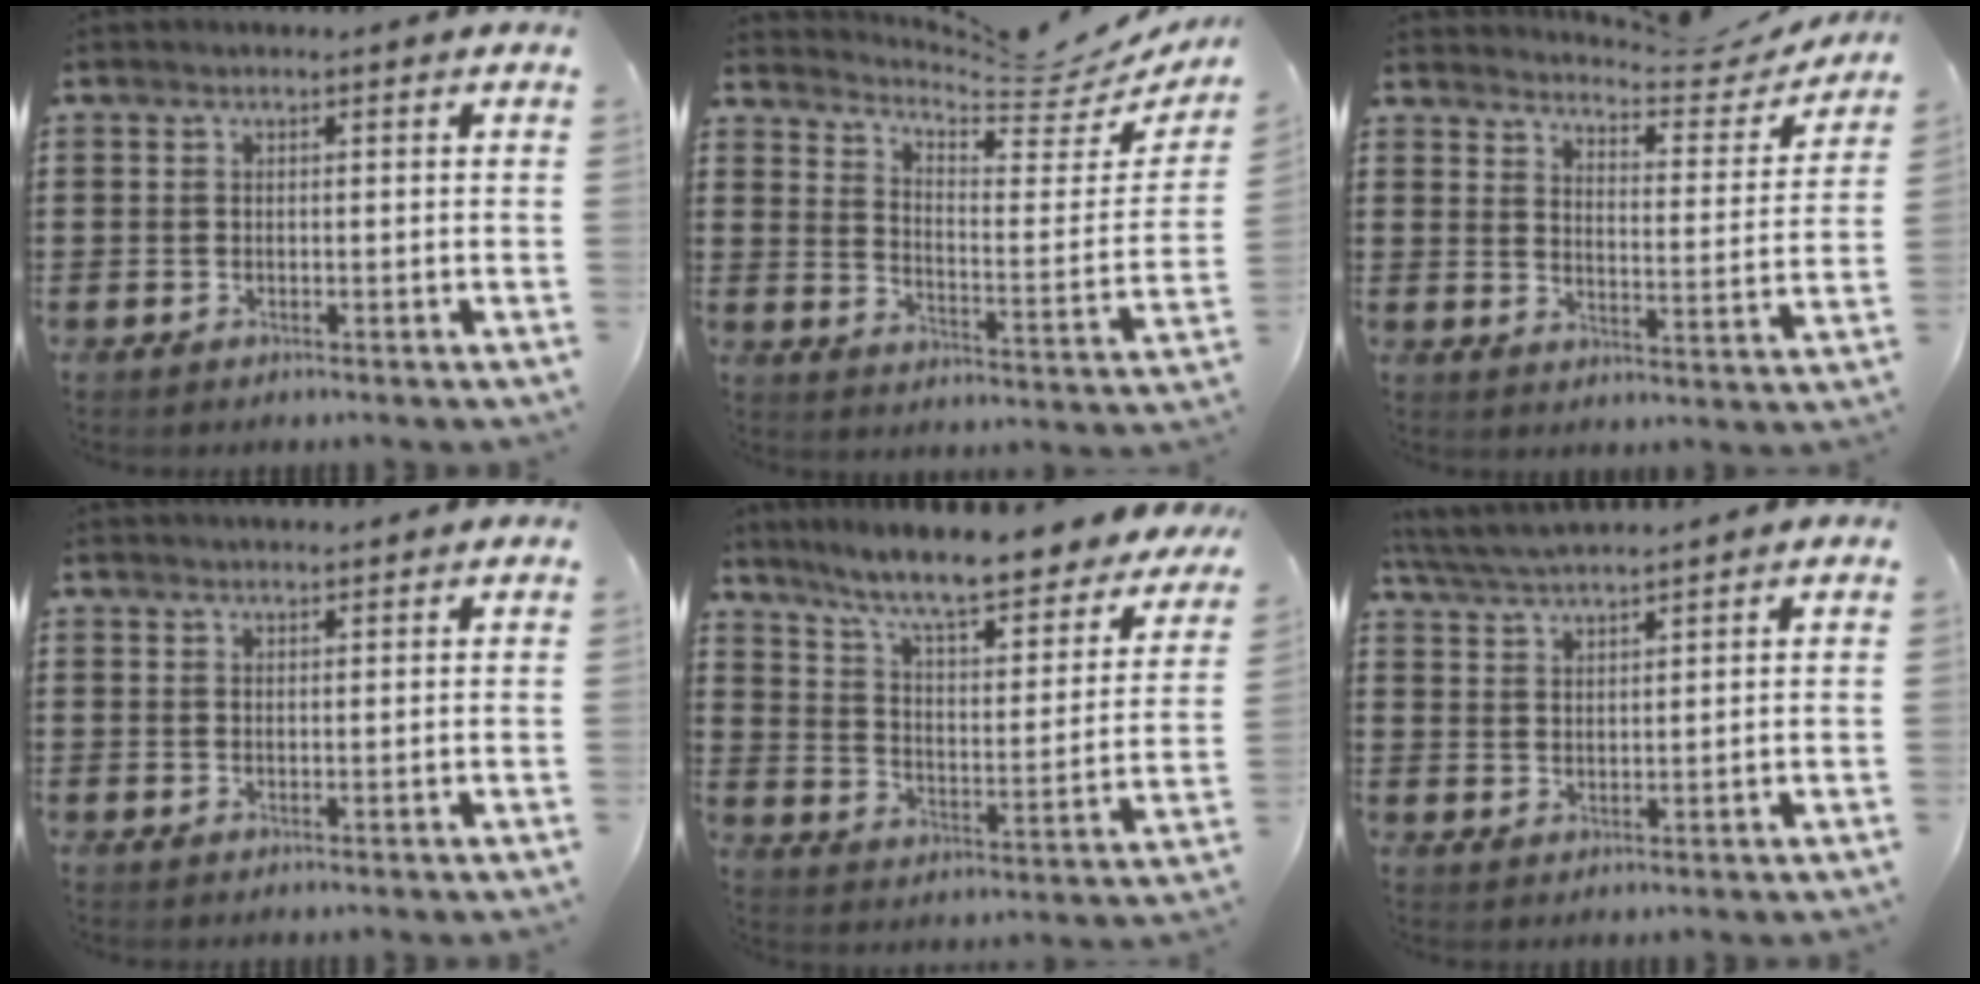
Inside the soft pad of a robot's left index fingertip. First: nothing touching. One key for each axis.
{"total": 5.7, "fx": 5.3, "fy": 0.6, "fz": 1.9, "tx": -0.057, "ty": -0.045, "tz": 0.089}
{"total": 4.1, "fx": 4.0, "fy": 0.3, "fz": 0.9, "tx": -0.034, "ty": -0.032, "tz": 0.062}
{"total": 1.4, "fx": 1.4, "fy": 0.2, "fz": 0.2, "tx": -0.005, "ty": 0.001, "tz": 0.027}
{"total": 9.4, "fx": 7.9, "fy": 0.5, "fz": 5.0, "tx": -0.119, "ty": -0.058, "tz": 0.130}
{"total": 4.1, "fx": 4.0, "fy": 0.1, "fz": 1.2, "tx": -0.036, "ty": -0.012, "tz": 0.073}